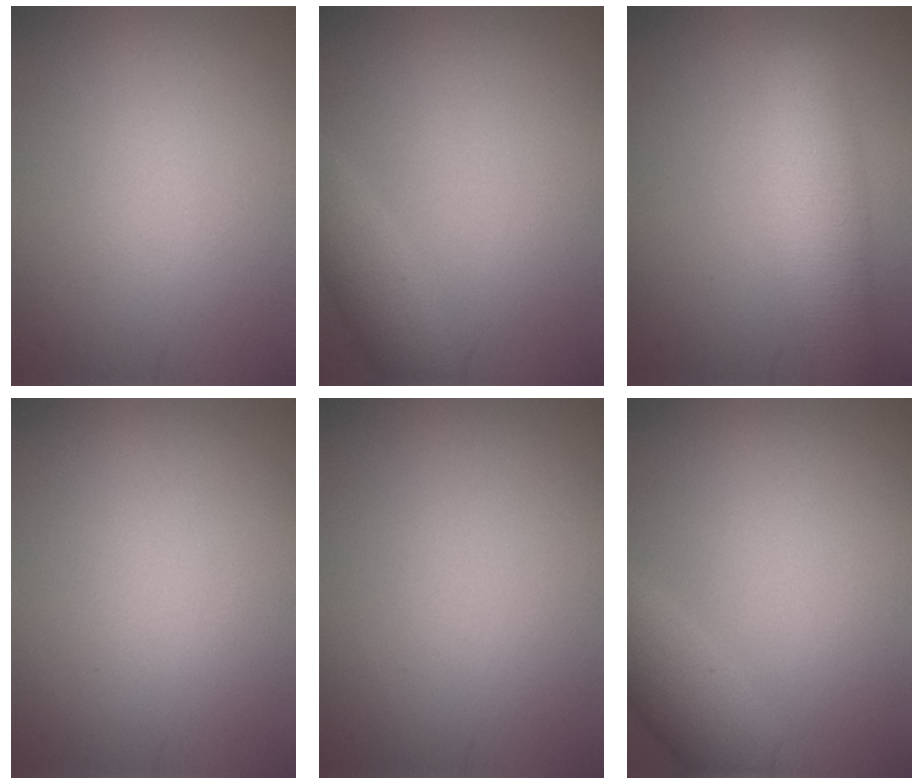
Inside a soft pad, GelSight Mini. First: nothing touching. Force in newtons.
{"total": 2.1, "press": 2.1, "slide": 0.2}
{"total": 5.7, "press": 5.7, "slide": 0.3}
{"total": 0.0}
{"total": 0.0}
{"total": 3.0, "press": 3.0, "slide": 0.1}